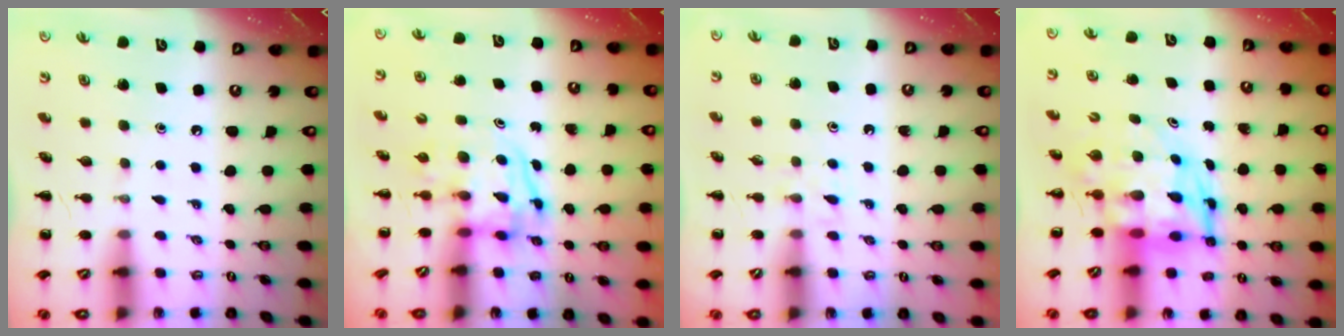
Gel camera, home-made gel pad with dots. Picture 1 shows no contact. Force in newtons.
{"total": 4.0, "press": 3.9, "slide": 0.6}
{"total": 2.2, "press": 2.0, "slide": 1.0}
{"total": 6.9, "press": 6.6, "slide": 2.0}